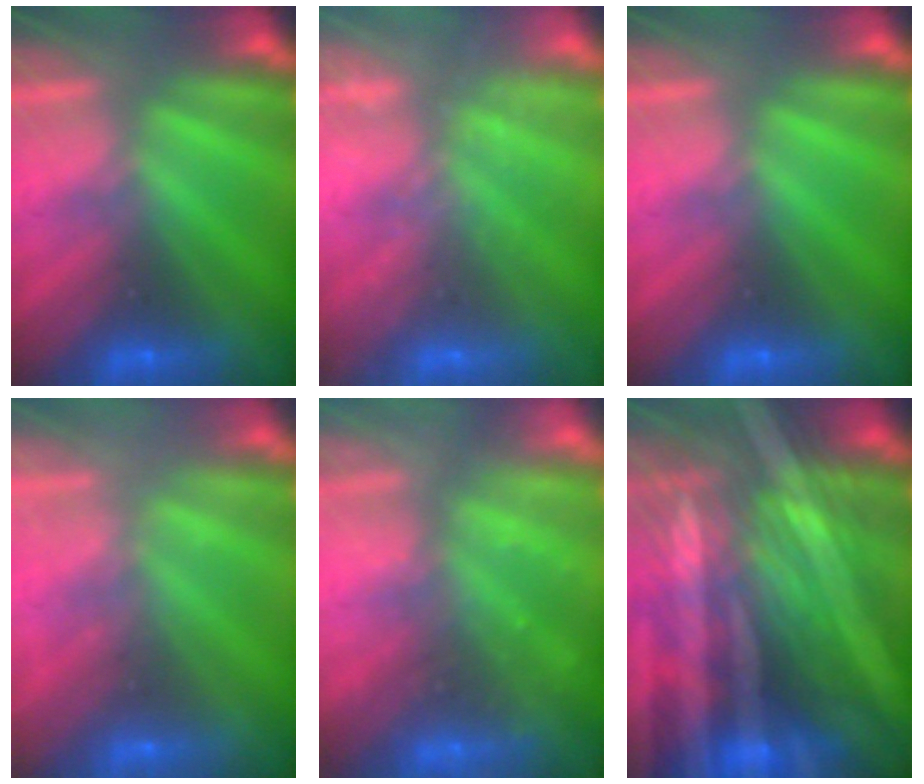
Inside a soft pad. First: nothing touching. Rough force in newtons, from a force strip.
{"total": 1.7}
{"total": 0.0}
{"total": 2.3}
{"total": 2.3}
{"total": 8.1}